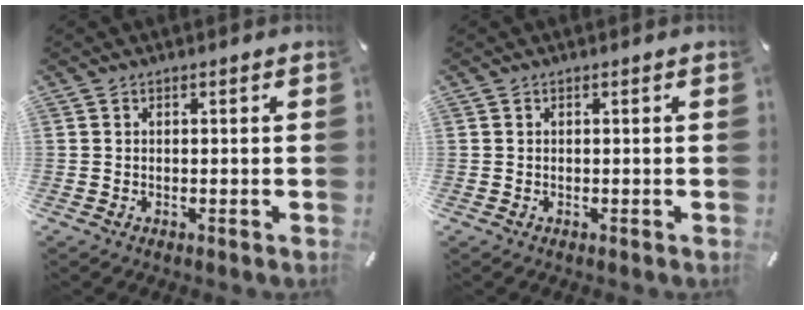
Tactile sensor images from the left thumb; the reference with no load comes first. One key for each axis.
{"total": 0.0}